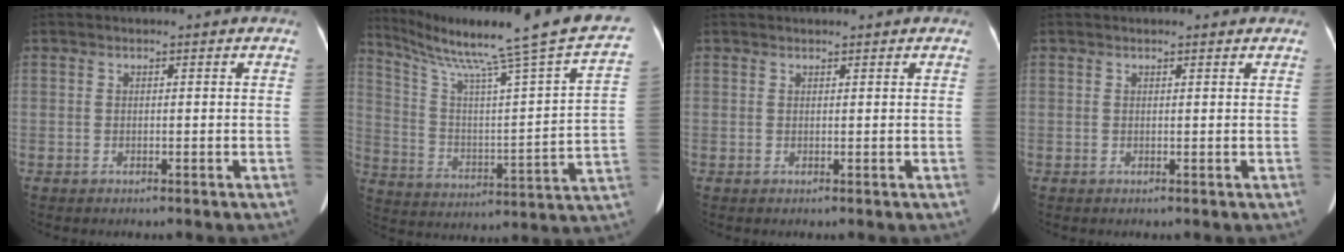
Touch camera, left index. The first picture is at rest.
{"total": 26.2, "force": [20.9, -0.6, 15.7], "torque": [-0.259, -0.043, 0.295]}
{"total": 1.6, "force": [1.4, 0.4, 0.6], "torque": [-0.005, 0.020, 0.019]}
{"total": 1.7, "force": [1.5, 0.5, 0.5], "torque": [-0.010, 0.012, 0.016]}